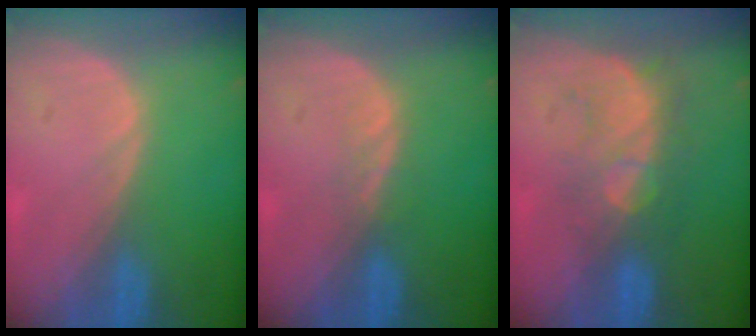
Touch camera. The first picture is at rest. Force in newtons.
{"total": 1.5, "press": 1.5, "slide": 0.2}
{"total": 8.6, "press": 7.6, "slide": 4.0}